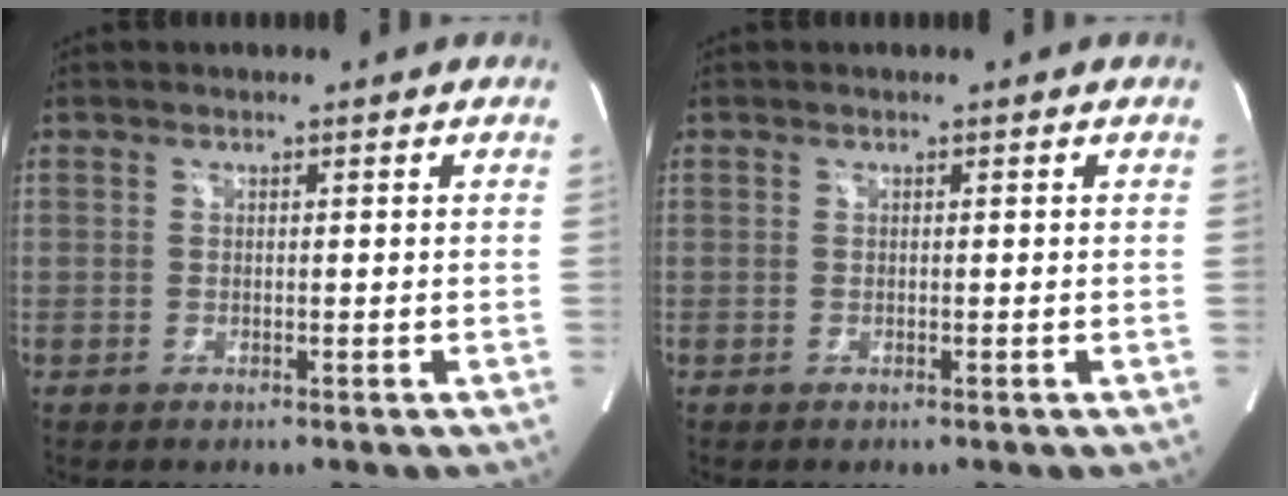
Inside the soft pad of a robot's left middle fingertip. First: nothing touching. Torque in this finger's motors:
{"motor_torque": [0.01, 0.00, -0.06, 0.00]}